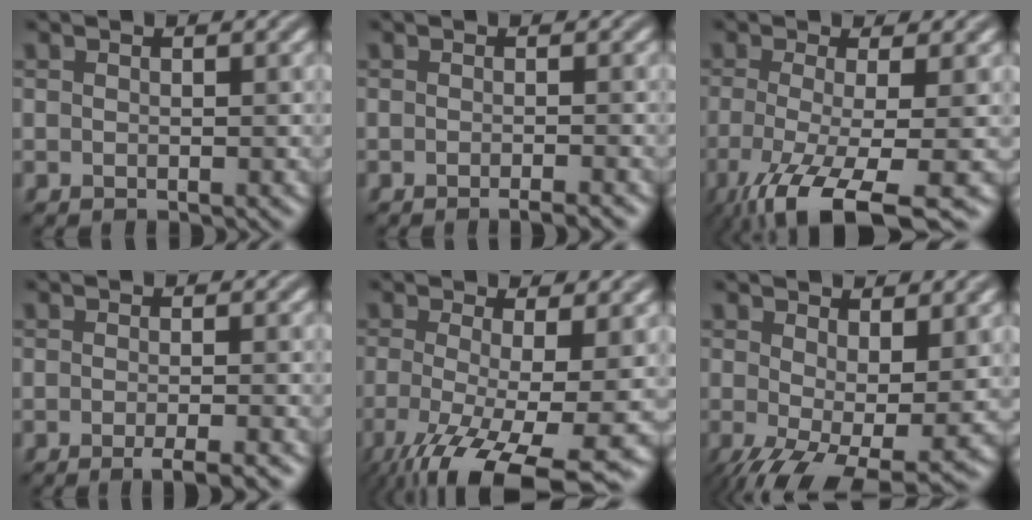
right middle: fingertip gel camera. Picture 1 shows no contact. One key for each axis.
{"total": 1.6, "fx": -1.0, "fy": 0.2, "fz": 1.2, "tx": -0.009, "ty": -0.002, "tz": -0.019}
{"total": 9.2, "fx": -4.6, "fy": 2.4, "fz": 7.6, "tx": -0.130, "ty": -0.021, "tz": -0.087}
{"total": 2.7, "fx": -1.5, "fy": 0.5, "fz": 2.2, "tx": -0.025, "ty": -0.002, "tz": -0.030}
{"total": 11.5, "fx": -4.8, "fy": 3.2, "fz": 10.0, "tx": -0.170, "ty": -0.024, "tz": -0.080}
{"total": 7.9, "fx": -2.1, "fy": 3.4, "fz": 6.8, "tx": -0.134, "ty": -0.027, "tz": -0.021}